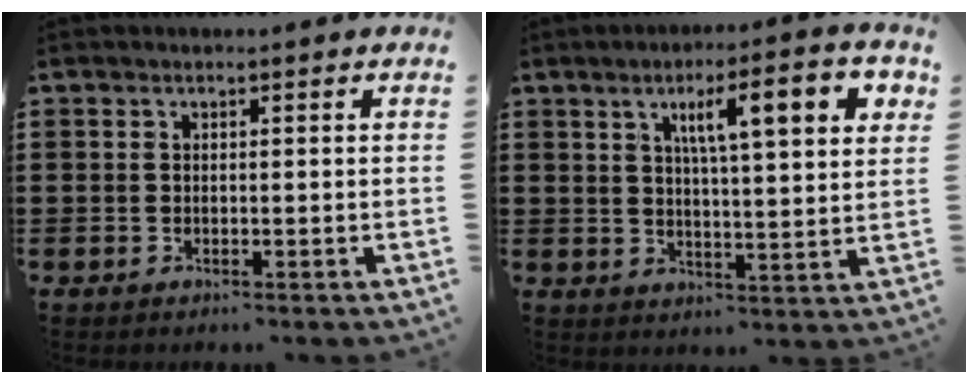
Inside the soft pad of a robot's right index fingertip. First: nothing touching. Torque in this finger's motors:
{"motor_torque": [1.63, 0.51, 0.81, 0.21]}